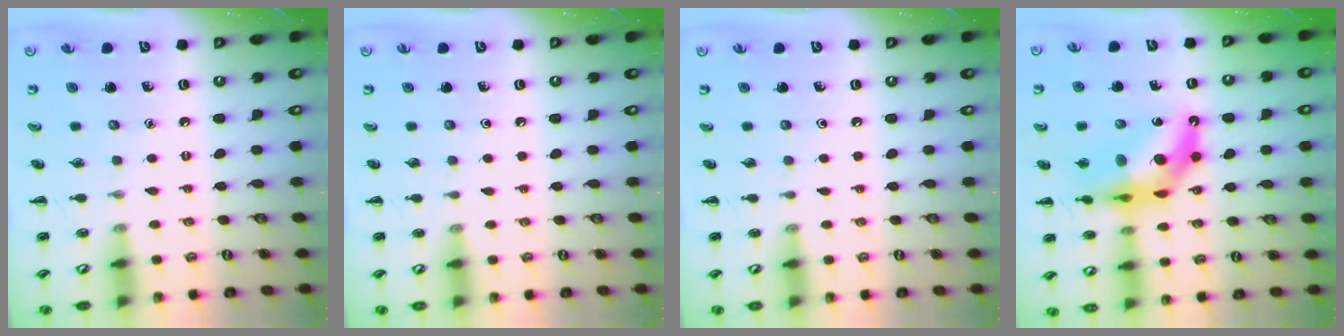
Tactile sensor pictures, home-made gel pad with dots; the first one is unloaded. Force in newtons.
{"total": 0.0}
{"total": 0.0}
{"total": 14.2, "press": 13.6, "slide": 3.9}